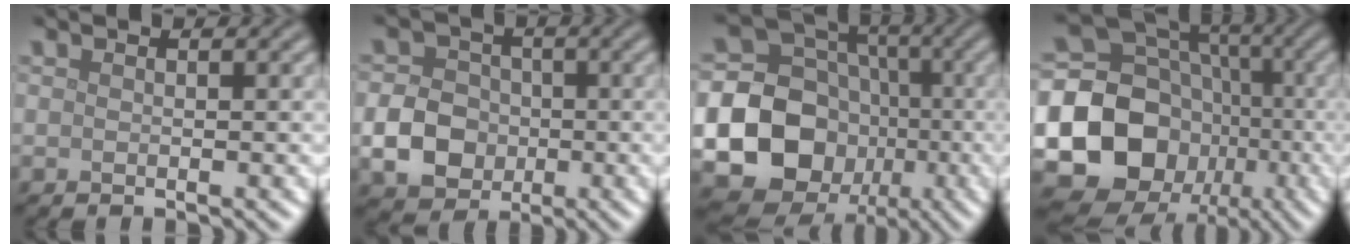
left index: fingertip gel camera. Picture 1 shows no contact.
{"total": 5.1, "force": [-1.1, 4.3, 2.5], "torque": [-0.047, 0.003, -0.029]}
{"total": 23.4, "force": [-5.3, 21.7, 7.2], "torque": [-0.185, -0.035, -0.124]}
{"total": 19.0, "force": [-4.6, 16.8, 7.5], "torque": [-0.179, -0.008, -0.105]}